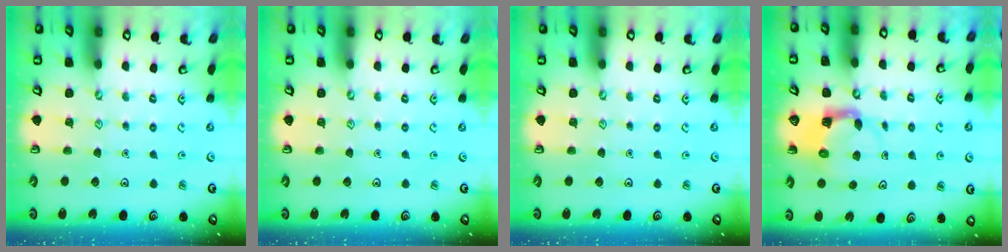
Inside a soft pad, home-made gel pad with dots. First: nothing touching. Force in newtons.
{"total": 0.0}
{"total": 0.0}
{"total": 3.9, "press": 3.8, "slide": 0.7}